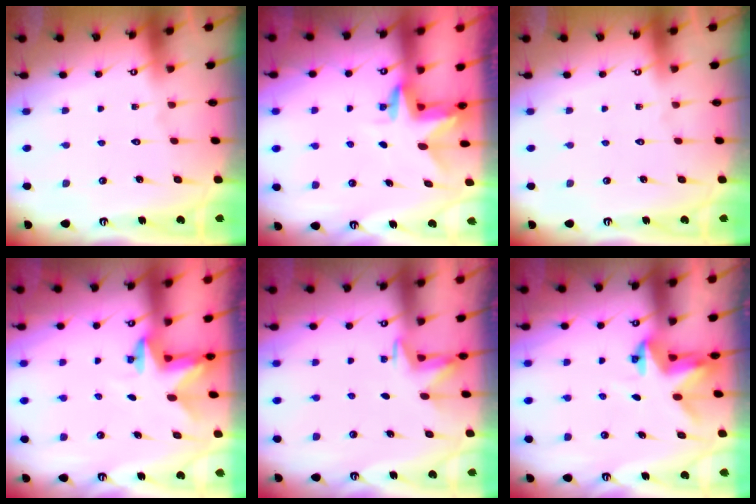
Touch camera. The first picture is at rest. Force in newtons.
{"total": 3.0, "press": 3.0, "slide": 0.1}
{"total": 0.0}
{"total": 2.4, "press": 2.4, "slide": 0.4}
{"total": 2.1, "press": 1.8, "slide": 1.1}
{"total": 3.0, "press": 3.0, "slide": 0.0}